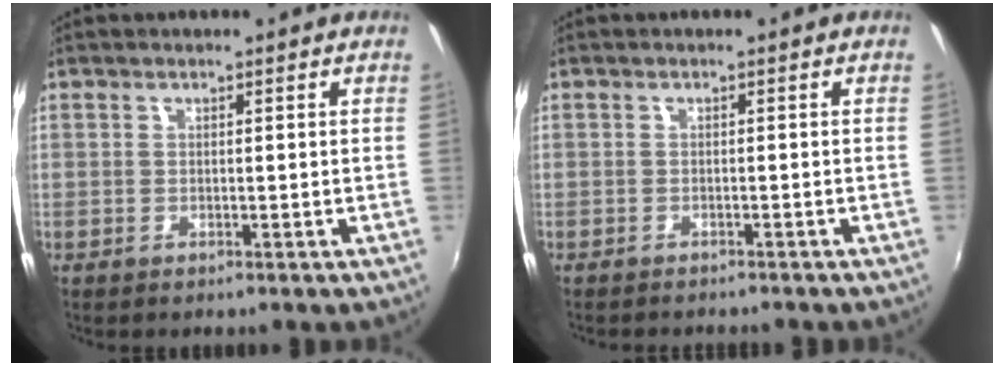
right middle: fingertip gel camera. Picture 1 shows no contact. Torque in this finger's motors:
{"motor_torque": [0.96, -1.17, 0.07, 0.05]}